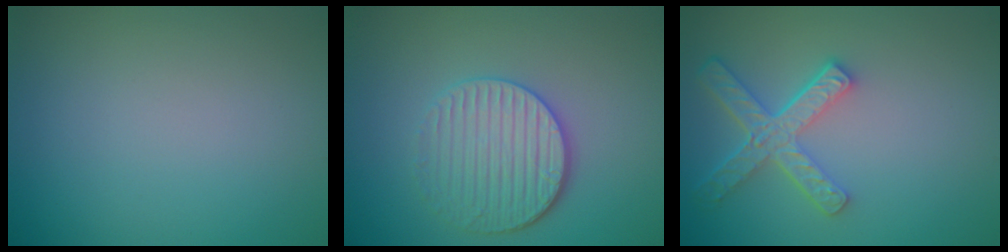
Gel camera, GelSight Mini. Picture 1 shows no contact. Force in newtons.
{"total": 4.0, "press": 3.4, "slide": 2.0}
{"total": 4.5, "press": 3.5, "slide": 2.8}